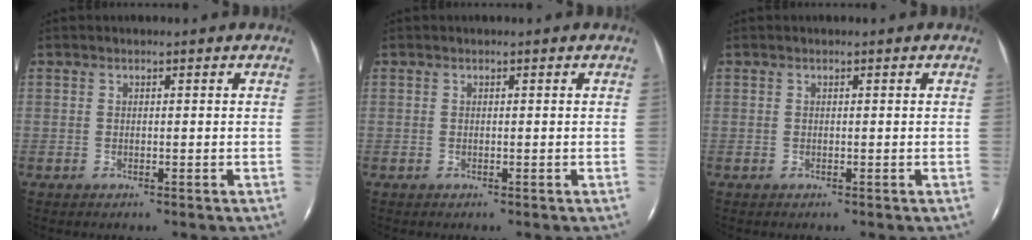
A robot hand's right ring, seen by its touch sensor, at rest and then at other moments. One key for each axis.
{"total": 0.0}
{"total": 0.0}